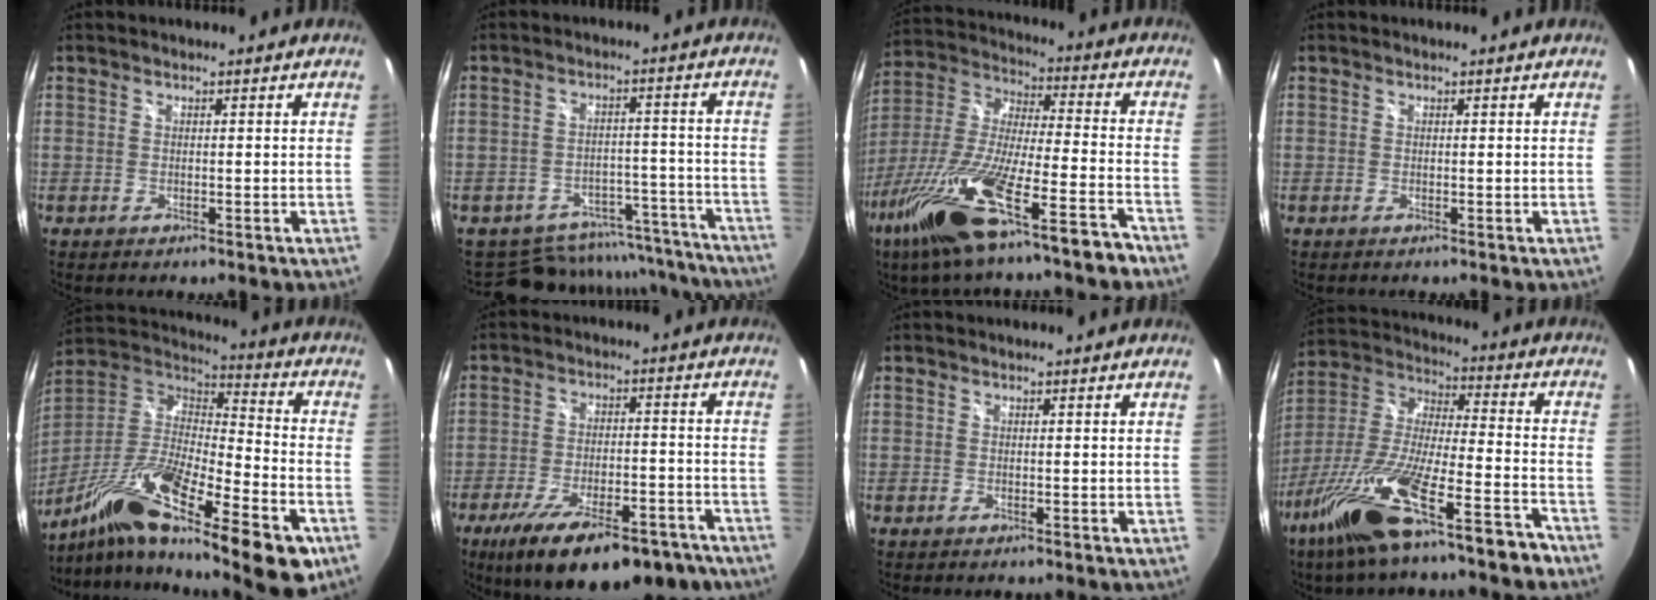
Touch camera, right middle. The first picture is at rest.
{"total": 18.9, "force": [-16.1, 8.5, 5.0], "torque": [-0.101, 0.045, -0.192]}
{"total": 22.4, "force": [-14.9, 2.5, 16.5], "torque": [-0.317, -0.048, -0.261]}
{"total": 0.0}
{"total": 28.3, "force": [-16.0, 6.4, 22.4], "torque": [-0.370, -0.039, -0.271]}
{"total": 20.3, "force": [-14.1, 7.1, 12.8], "torque": [-0.219, -0.036, -0.199]}
{"total": 0.0}
{"total": 22.1, "force": [-15.0, 3.6, 15.8], "torque": [-0.298, -0.036, -0.261]}